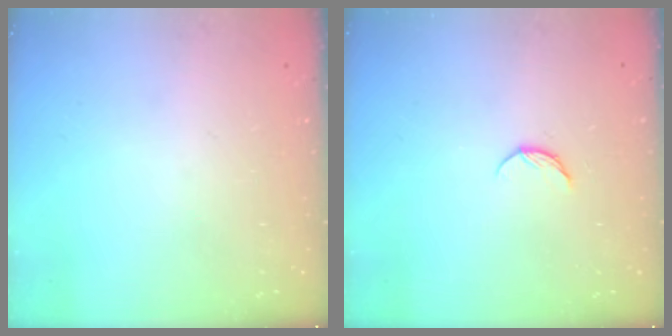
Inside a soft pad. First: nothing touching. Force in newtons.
{"total": 4.6, "press": 4.6, "slide": 0.5}